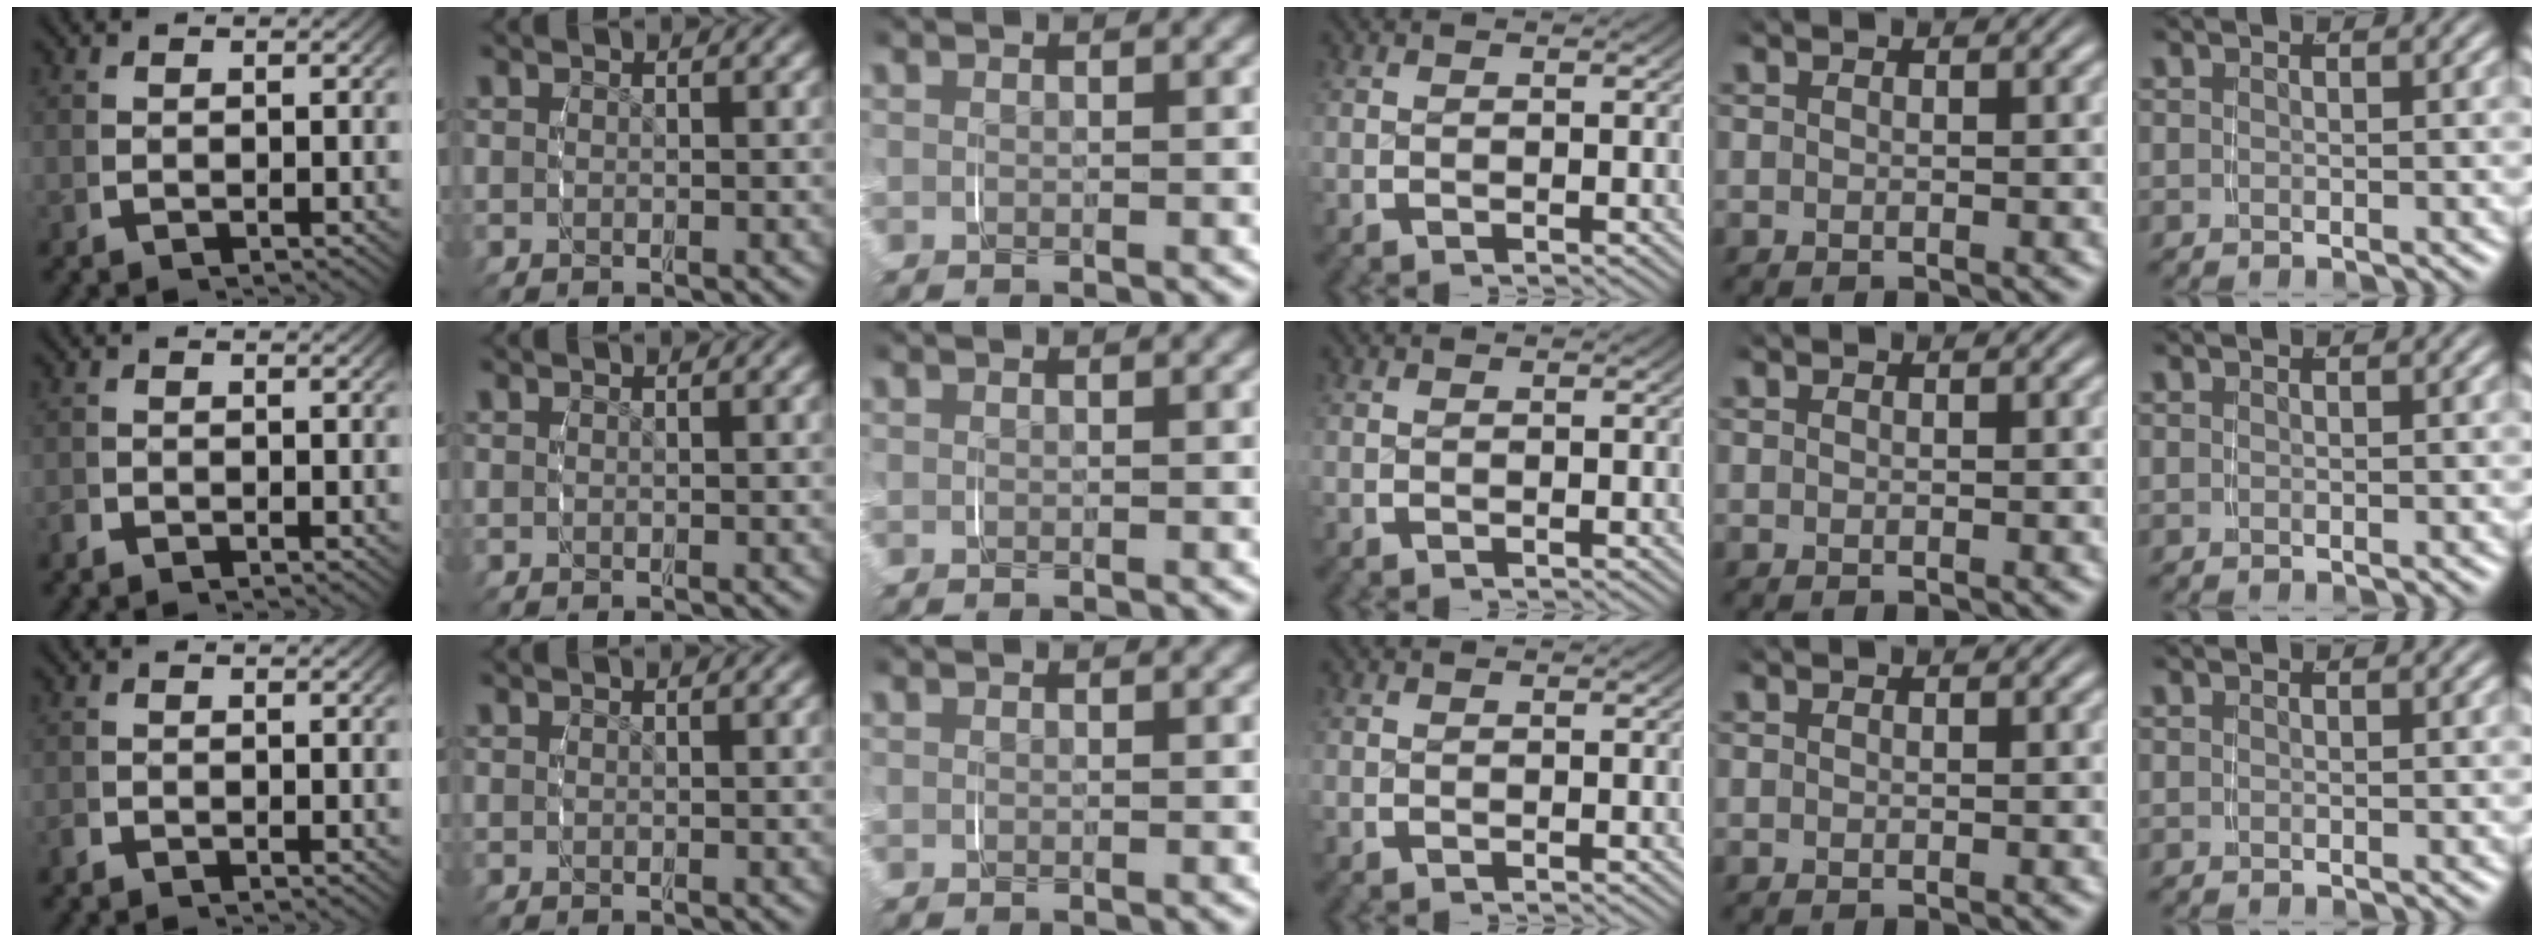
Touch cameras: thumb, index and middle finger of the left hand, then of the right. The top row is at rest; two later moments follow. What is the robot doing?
{"motion": "grasp_and_lifting", "object": "lipstick"}